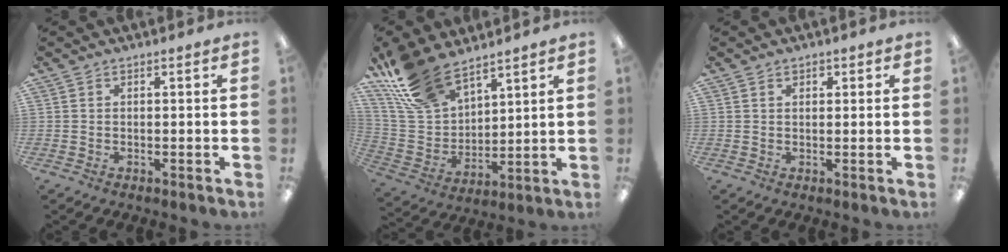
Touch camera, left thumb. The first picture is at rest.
{"total": 16.7, "force": [13.1, 7.7, 6.9], "torque": [-0.168, -0.061, 0.249]}
{"total": 1.5, "force": [0.6, 1.1, 0.9], "torque": [-0.011, 0.001, 0.010]}